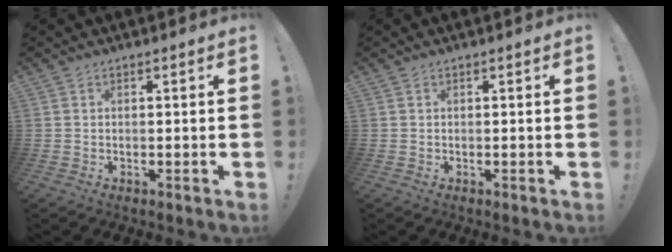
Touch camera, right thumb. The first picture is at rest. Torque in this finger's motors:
{"motor_torque": [-0.09, 0.09, 0.00, 0.00, 0.01]}